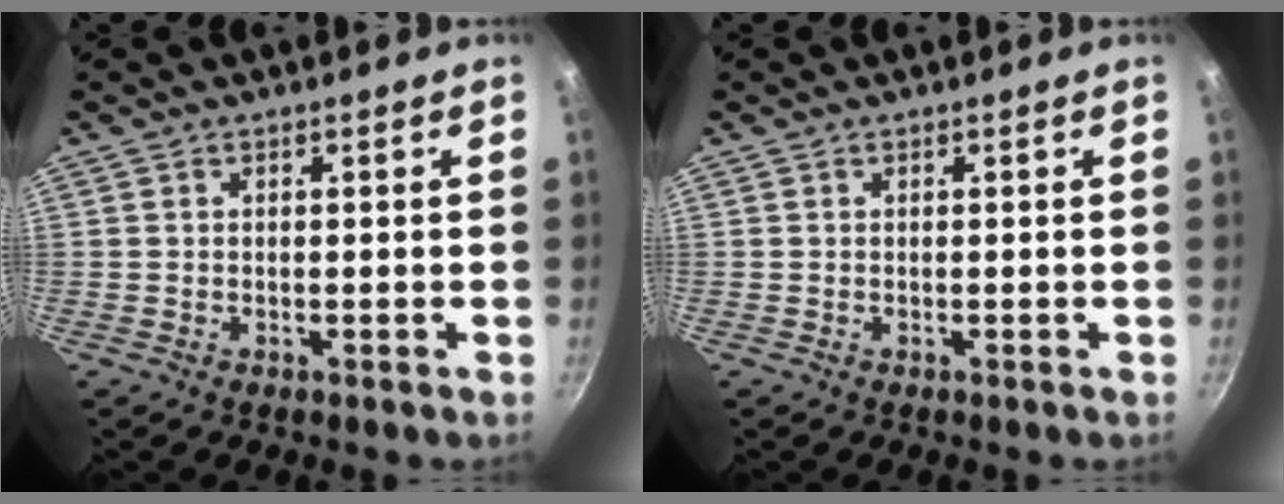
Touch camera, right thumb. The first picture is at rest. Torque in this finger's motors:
{"motor_torque": [-0.02, -0.02, 0.18, -0.18, 0.00]}